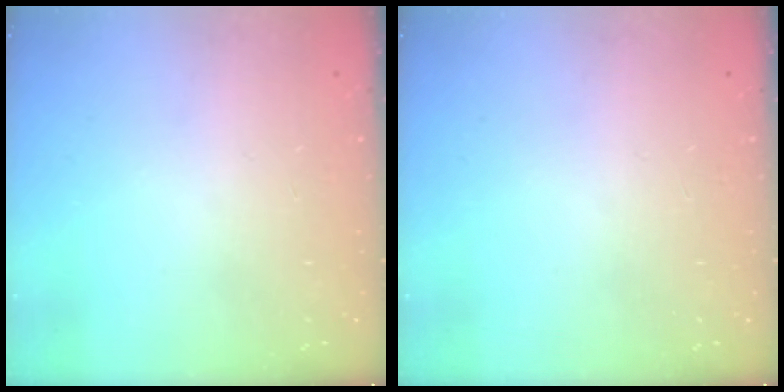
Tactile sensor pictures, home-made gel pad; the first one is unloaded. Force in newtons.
{"total": 0.0}